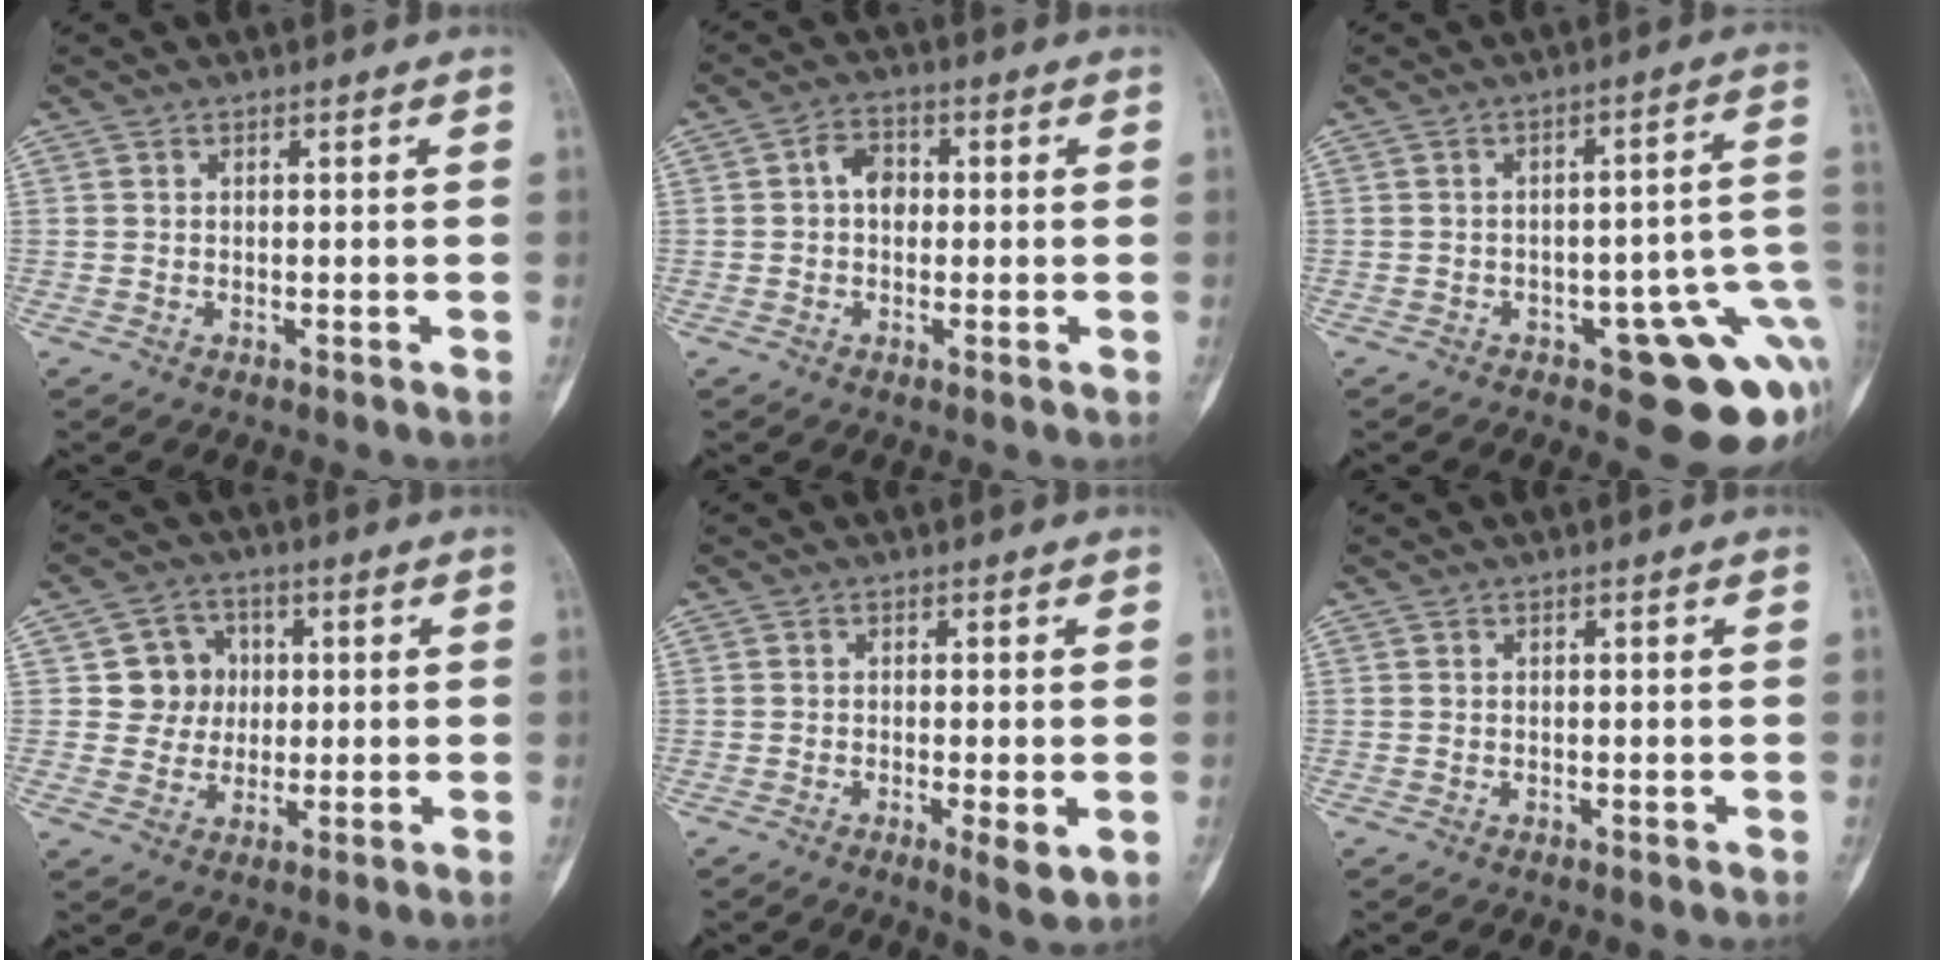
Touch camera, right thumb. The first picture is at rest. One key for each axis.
{"total": 4.3, "fx": 0.4, "fy": 3.3, "fz": 2.8, "tx": -0.026, "ty": 0.011, "tz": -0.001}
{"total": 14.7, "fx": -4.6, "fy": 5.5, "fz": 12.9, "tx": -0.108, "ty": 0.031, "tz": -0.045}
{"total": 7.3, "fx": 1.1, "fy": 7.0, "fz": 1.9, "tx": 0.014, "ty": 0.008, "tz": 0.015}
{"total": 3.8, "fx": -0.9, "fy": 0.9, "fz": 3.6, "tx": -0.060, "ty": -0.011, "tz": -0.016}
{"total": 0.0}